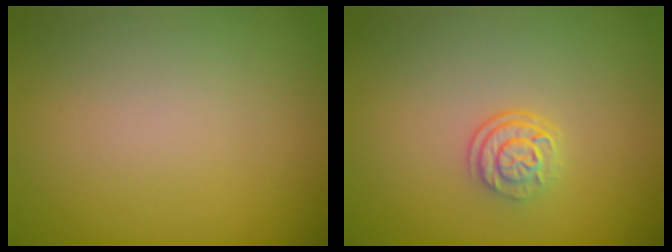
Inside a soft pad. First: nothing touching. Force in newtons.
{"total": 2.5, "press": 1.8, "slide": 1.7}